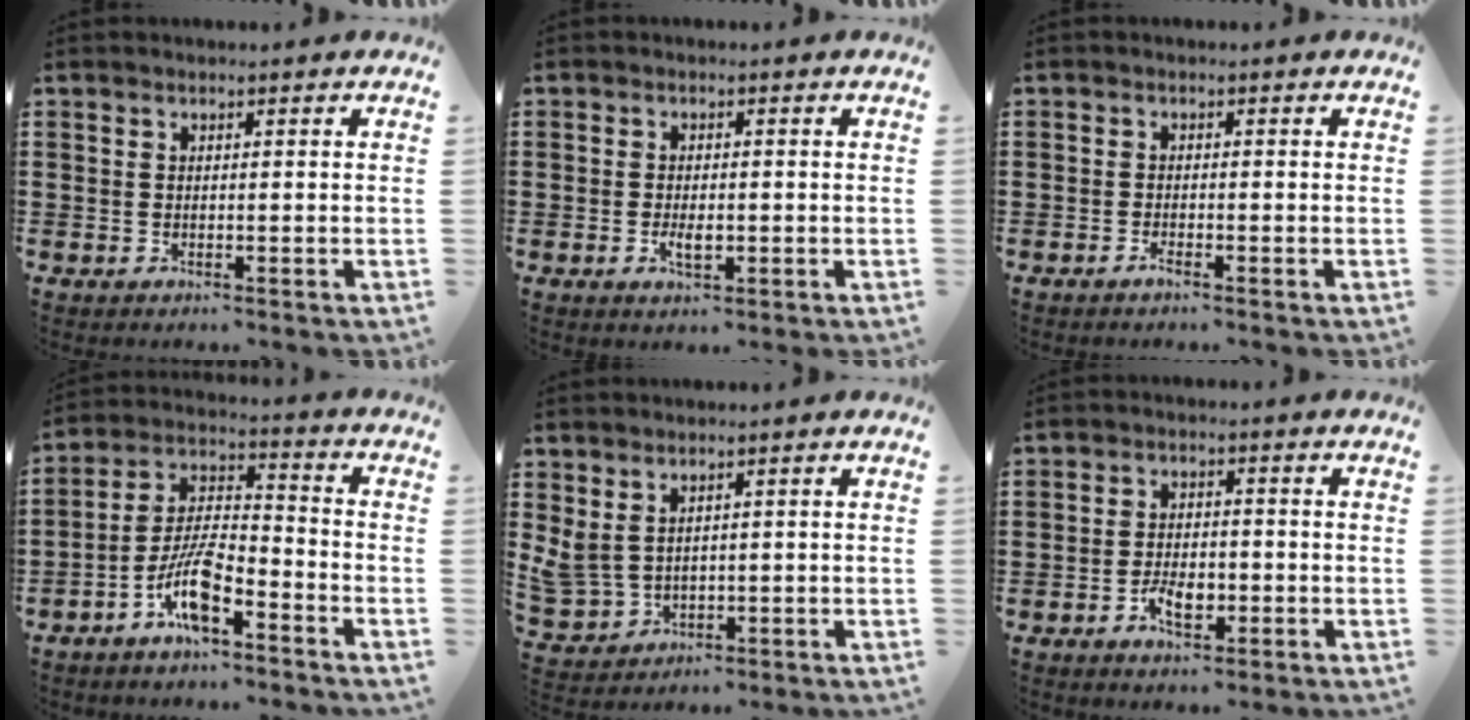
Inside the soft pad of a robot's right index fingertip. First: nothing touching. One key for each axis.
{"total": 2.5, "fx": -0.6, "fy": 1.0, "fz": 2.2, "tx": -0.040, "ty": 0.000, "tz": -0.010}
{"total": 1.1, "fx": -0.9, "fy": 0.1, "fz": 0.7, "tx": -0.015, "ty": -0.006, "tz": -0.015}
{"total": 8.8, "fx": -5.4, "fy": 2.6, "fz": 6.5, "tx": -0.147, "ty": 0.001, "tz": -0.104}
{"total": 3.0, "fx": 1.6, "fy": 2.2, "fz": 1.3, "tx": -0.044, "ty": 0.006, "tz": 0.029}
{"total": 4.1, "fx": -1.7, "fy": 2.0, "fz": 3.1, "tx": -0.060, "ty": 0.002, "tz": -0.029}